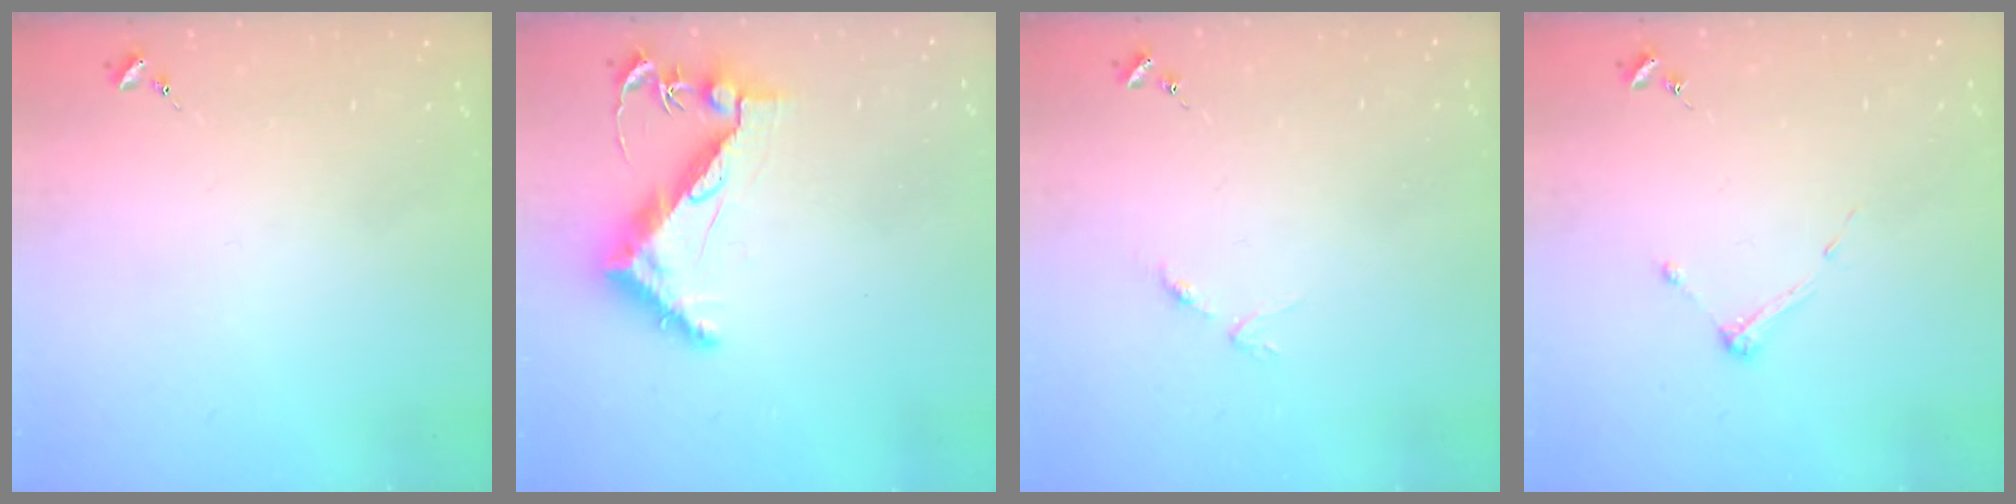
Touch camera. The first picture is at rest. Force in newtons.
{"total": 9.7, "press": 9.6, "slide": 1.0}
{"total": 3.7, "press": 3.7, "slide": 0.3}
{"total": 3.4, "press": 3.4, "slide": 0.4}